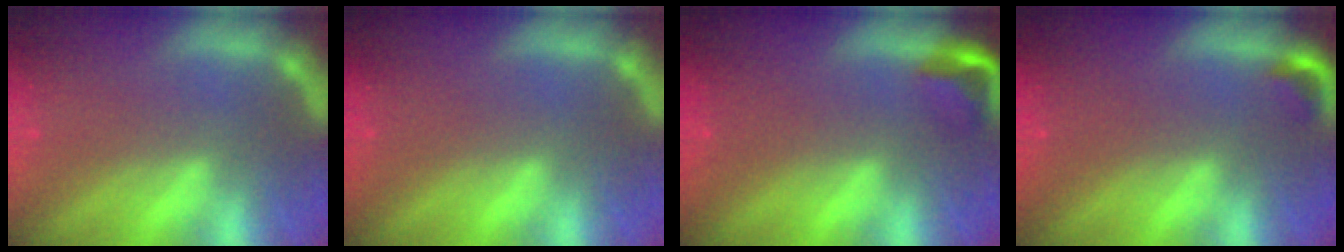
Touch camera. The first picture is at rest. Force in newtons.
{"total": 0.0}
{"total": 2.9}
{"total": 1.4}